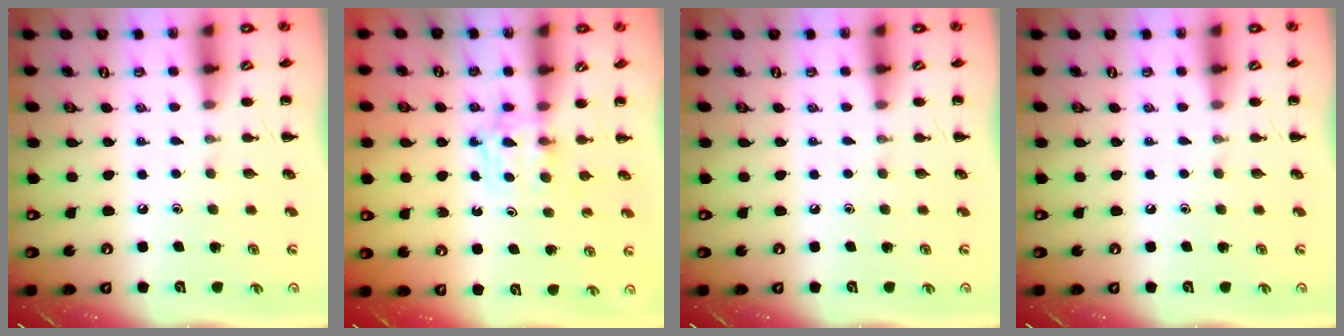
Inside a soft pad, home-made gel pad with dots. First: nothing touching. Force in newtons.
{"total": 3.5, "press": 3.4, "slide": 0.9}
{"total": 0.0}
{"total": 0.0}